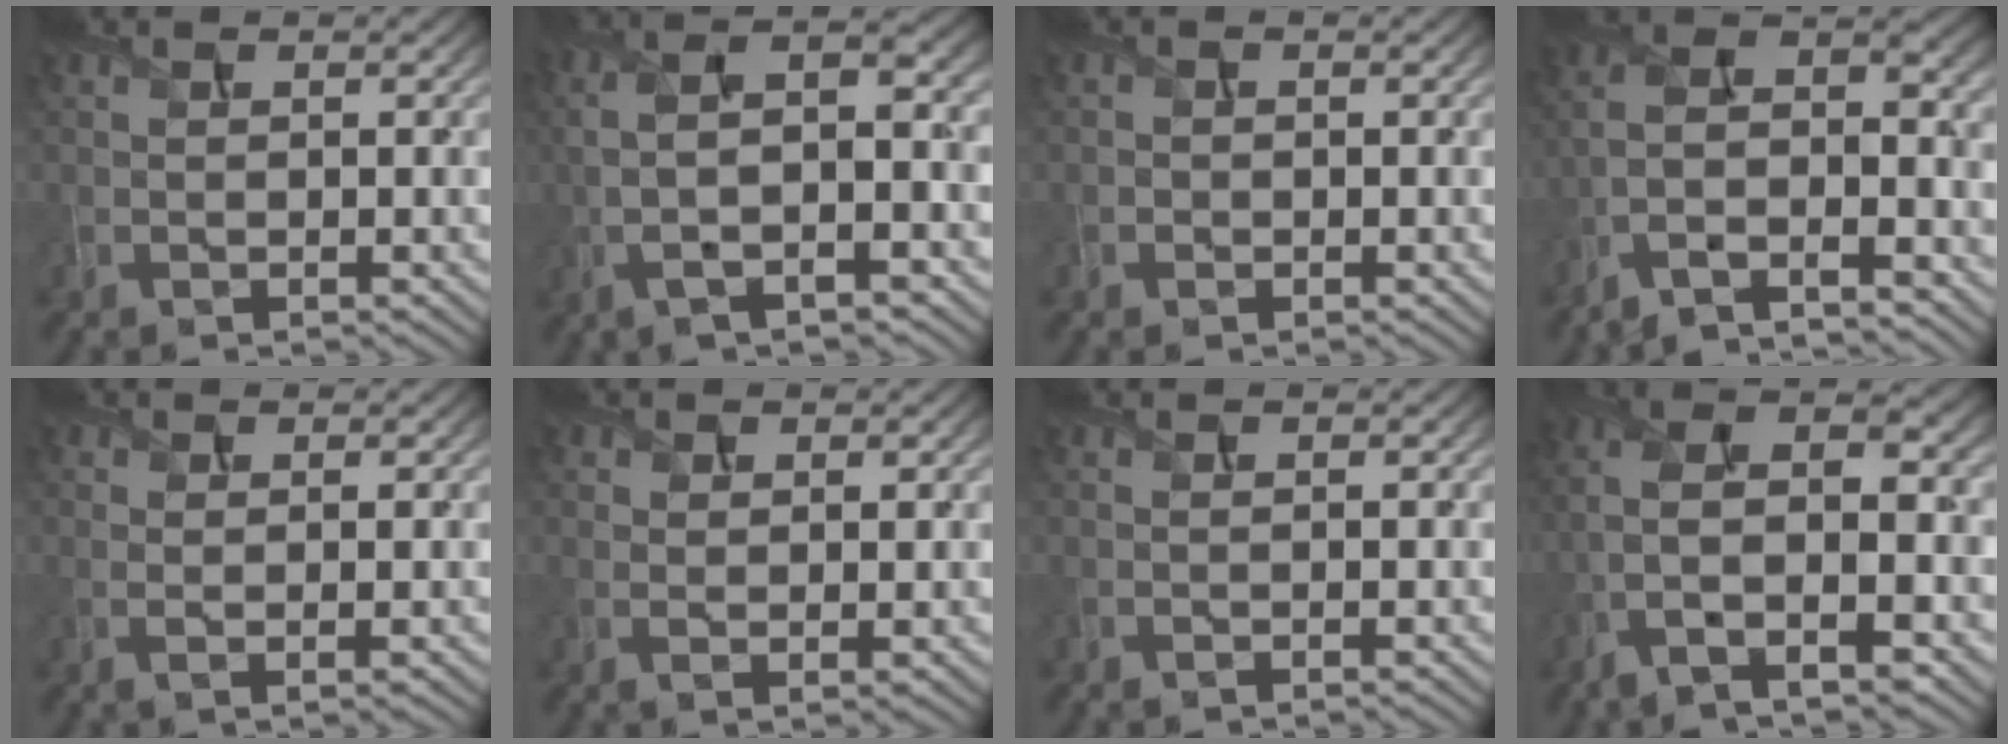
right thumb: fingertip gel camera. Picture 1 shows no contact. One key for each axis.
{"total": 8.9, "fx": -0.5, "fy": 3.1, "fz": 8.4, "tx": -0.178, "ty": 0.015, "tz": -0.021}
{"total": 0.7, "fx": -0.4, "fy": 0.5, "fz": 0.1, "tx": -0.001, "ty": -0.002, "tz": -0.009}
{"total": 12.7, "fx": -7.2, "fy": 4.3, "fz": 9.5, "tx": -0.195, "ty": 0.003, "tz": -0.126}
{"total": 1.5, "fx": 0.3, "fy": 0.3, "fz": 1.5, "tx": -0.030, "ty": -0.002, "tz": 0.006}
{"total": 2.2, "fx": 0.9, "fy": 1.0, "fz": 1.7, "tx": -0.037, "ty": -0.004, "tz": 0.021}
{"total": 0.0}
{"total": 10.1, "fx": -3.1, "fy": 4.0, "fz": 8.7, "tx": -0.195, "ty": 0.013, "tz": -0.069}